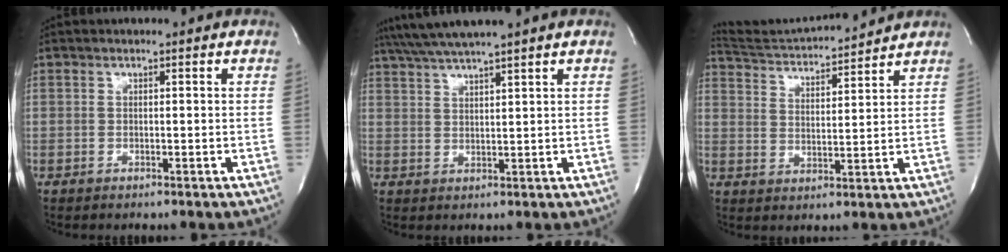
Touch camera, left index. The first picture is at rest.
{"total": 6.8, "force": [5.8, -1.4, 3.3], "torque": [-0.061, 0.017, 0.107]}
{"total": 12.3, "force": [12.0, -0.1, 3.0], "torque": [-0.066, 0.012, 0.196]}